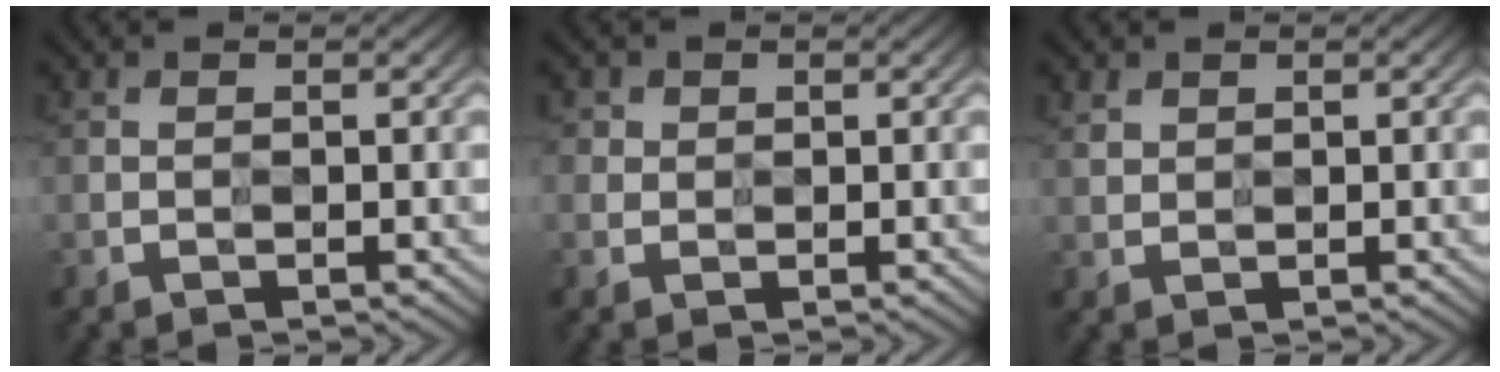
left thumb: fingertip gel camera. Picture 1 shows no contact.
{"total": 2.1, "force": [1.2, 1.8, 0.0], "torque": [-0.004, -0.001, 0.019]}
{"total": 1.9, "force": [1.6, 1.1, 0.0], "torque": [-0.008, 0.000, 0.036]}